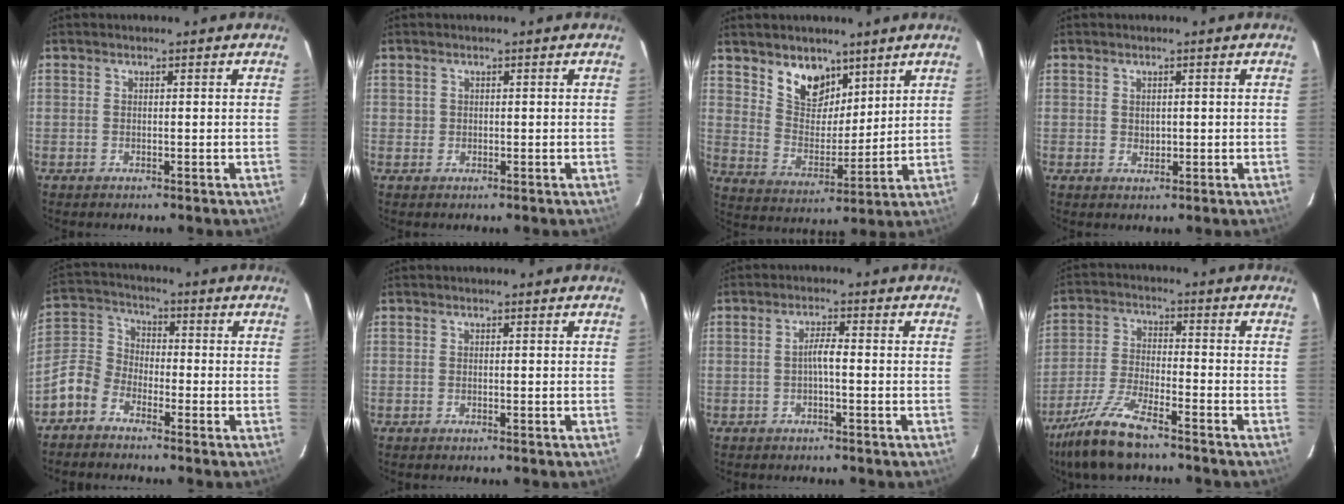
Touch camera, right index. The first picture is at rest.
{"total": 0.9, "force": [0.1, 0.9, 0.0], "torque": [0.003, 0.003, 0.003]}
{"total": 9.9, "force": [6.8, 5.9, 4.2], "torque": [-0.072, 0.000, 0.131]}
{"total": 1.4, "force": [0.3, 1.2, 0.5], "torque": [-0.005, 0.000, 0.008]}
{"total": 8.0, "force": [-5.1, 5.4, 3.0], "torque": [-0.075, 0.026, -0.119]}
{"total": 0.0}
{"total": 2.2, "force": [-0.7, 0.3, 2.1], "torque": [-0.041, 0.007, -0.012]}
{"total": 11.4, "force": [-8.8, 2.5, 6.8], "torque": [-0.150, -0.017, -0.172]}